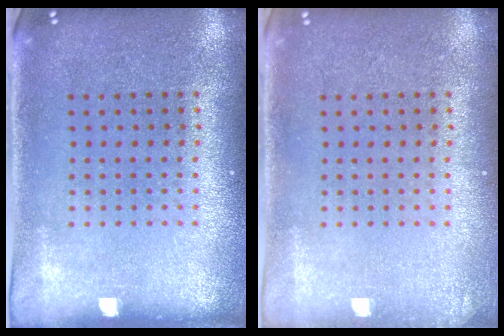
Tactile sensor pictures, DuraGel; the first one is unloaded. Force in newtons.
{"total": 0.6, "press": 0.6, "slide": 0.0}